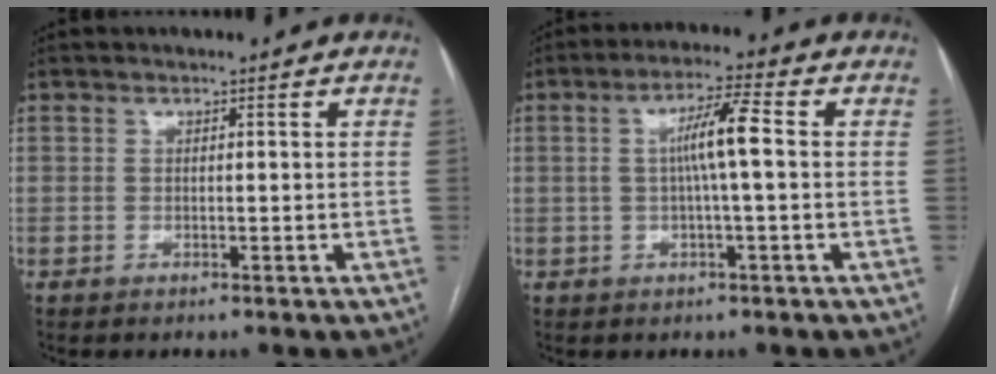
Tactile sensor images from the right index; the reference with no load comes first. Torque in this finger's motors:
{"motor_torque": [0.50, -0.03, 0.25, 0.10]}